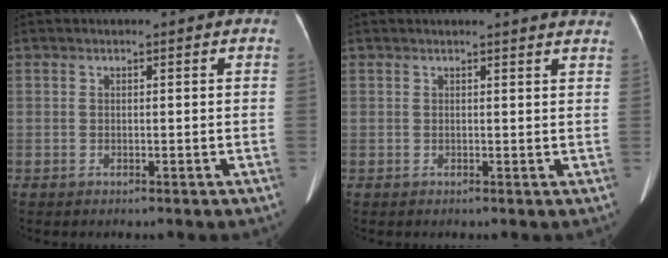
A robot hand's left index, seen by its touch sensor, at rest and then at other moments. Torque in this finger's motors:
{"motor_torque": [-0.26, -0.53, -0.02, -0.01]}